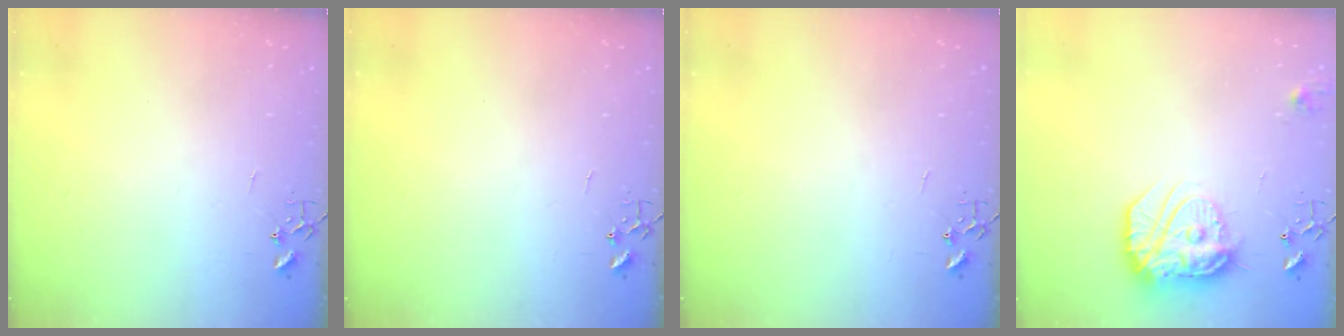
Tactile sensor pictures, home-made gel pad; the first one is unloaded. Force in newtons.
{"total": 0.0}
{"total": 0.0}
{"total": 17.3, "press": 17.2, "slide": 1.4}